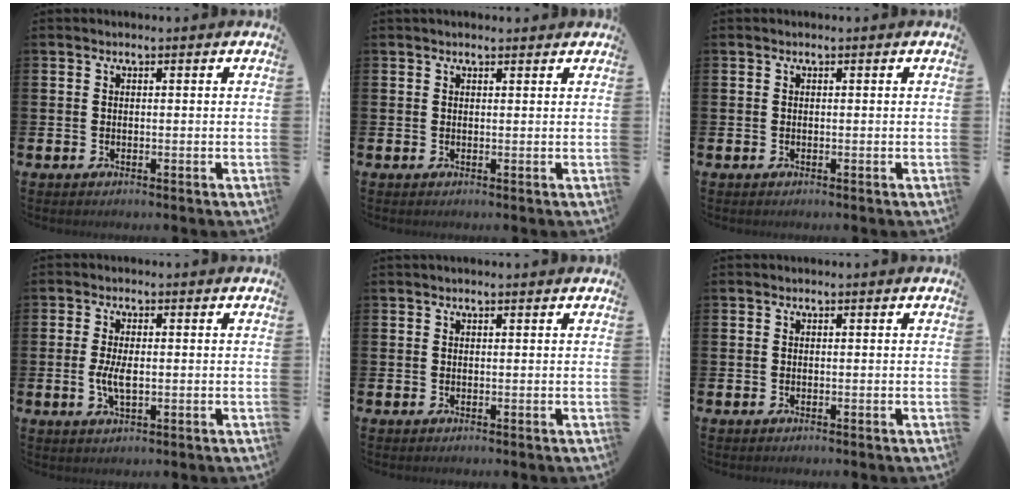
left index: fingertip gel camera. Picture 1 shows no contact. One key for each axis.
{"total": 0.9, "fx": 0.8, "fy": 0.2, "fz": 0.3, "tx": 0.003, "ty": 0.000, "tz": 0.013}
{"total": 0.0}
{"total": 3.7, "fx": -0.2, "fy": 1.6, "fz": 3.3, "tx": -0.067, "ty": 0.001, "tz": -0.008}
{"total": 0.5, "fx": 0.5, "fy": 0.0, "fz": 0.2, "tx": -0.002, "ty": 0.000, "tz": 0.009}
{"total": 0.0}